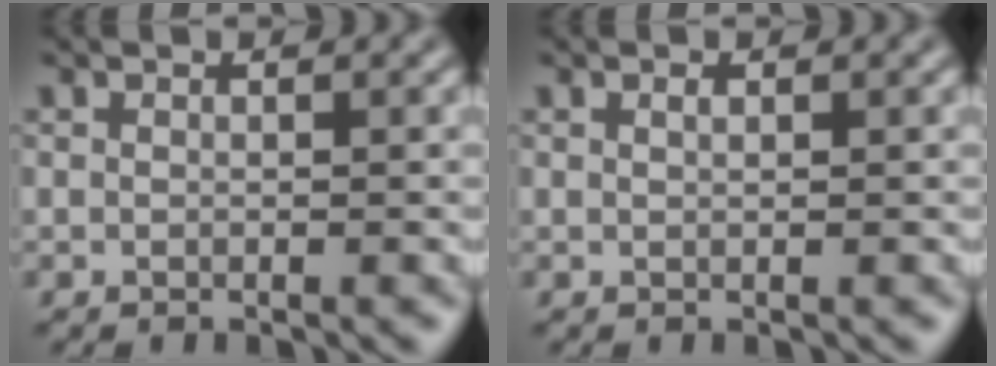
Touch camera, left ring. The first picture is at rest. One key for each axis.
{"total": 0.5, "fx": 0.3, "fy": 0.2, "fz": 0.4, "tx": -0.008, "ty": 0.002, "tz": 0.006}